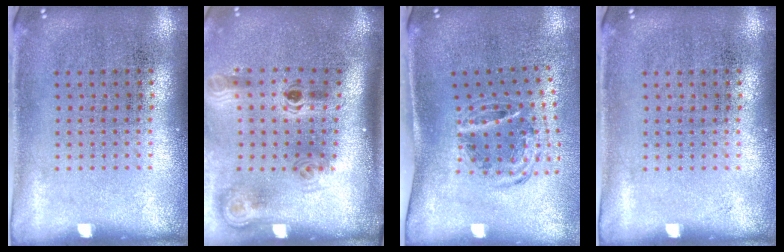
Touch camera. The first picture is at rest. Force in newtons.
{"total": 2.2, "press": 1.5, "slide": 1.6}
{"total": 1.2, "press": 1.0, "slide": 0.5}
{"total": 0.0}